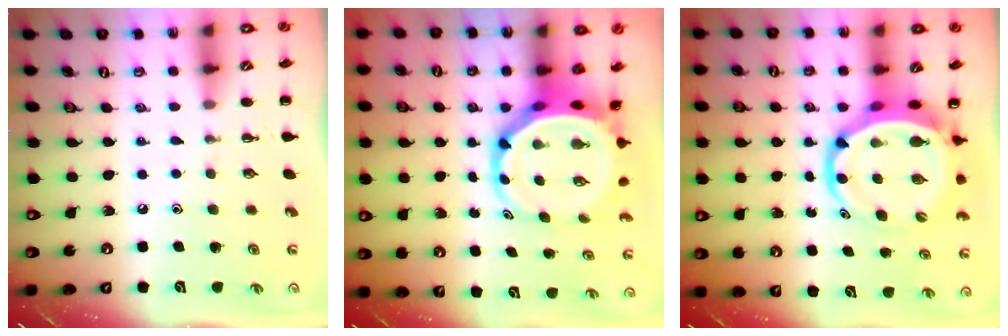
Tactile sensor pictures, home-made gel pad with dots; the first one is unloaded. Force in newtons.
{"total": 8.1, "press": 7.8, "slide": 2.2}
{"total": 9.2, "press": 8.7, "slide": 2.9}